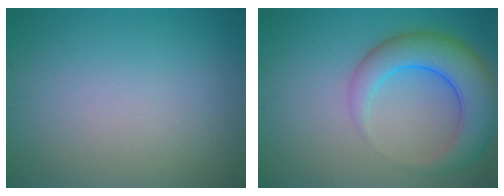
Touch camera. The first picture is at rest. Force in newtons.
{"total": 6.8, "press": 6.7, "slide": 0.3}